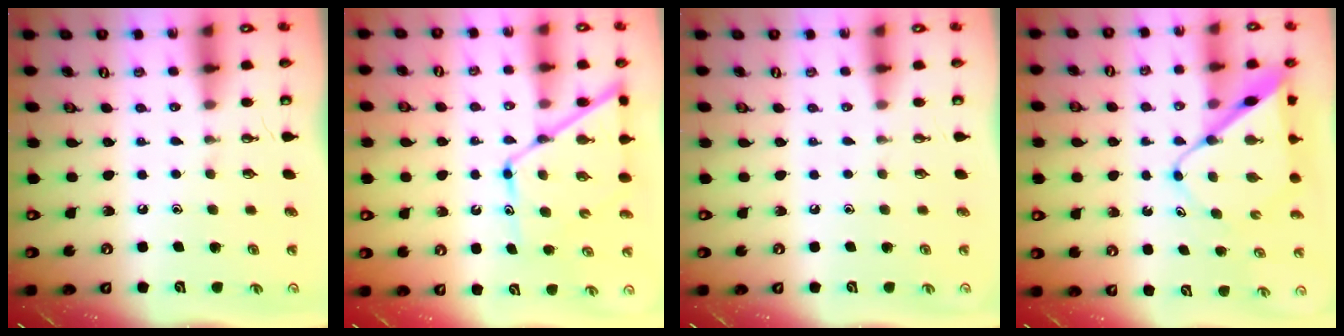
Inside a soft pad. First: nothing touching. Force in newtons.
{"total": 13.0, "press": 13.0, "slide": 1.1}
{"total": 0.0}
{"total": 9.8, "press": 9.8, "slide": 0.6}